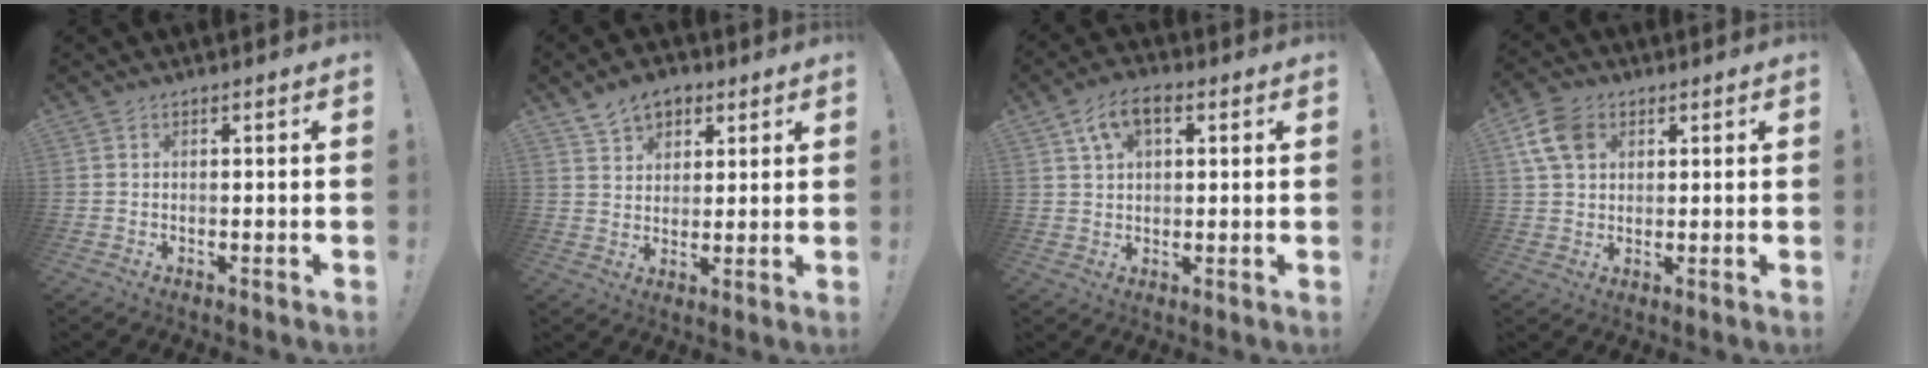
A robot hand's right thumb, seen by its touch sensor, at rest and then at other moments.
{"total": 8.0, "force": [5.0, 5.6, 2.8], "torque": [-0.040, -0.023, 0.096]}
{"total": 8.0, "force": [3.5, 4.6, 5.4], "torque": [-0.086, 0.003, 0.065]}
{"total": 10.1, "force": [3.6, 7.3, 6.0], "torque": [-0.108, -0.003, 0.072]}